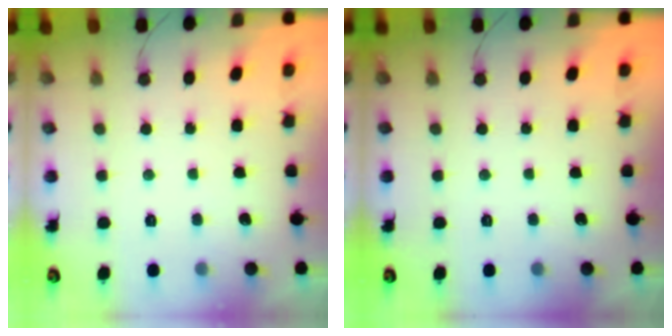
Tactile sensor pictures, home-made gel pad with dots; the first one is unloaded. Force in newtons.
{"total": 0.0}